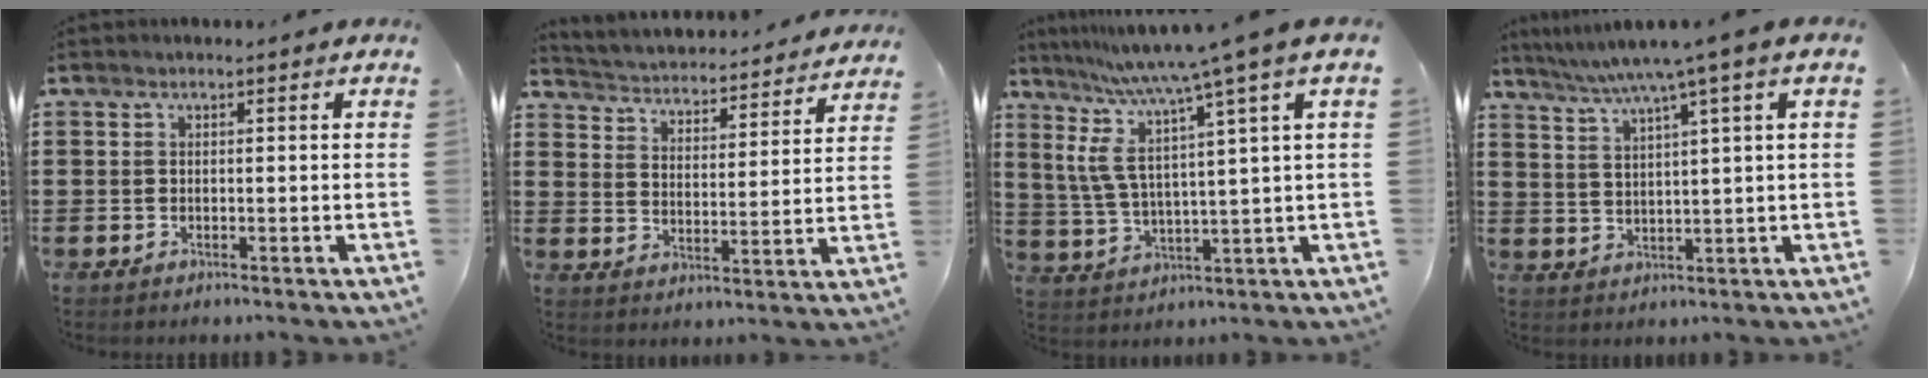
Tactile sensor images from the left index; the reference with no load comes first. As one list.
[{"total": 3.2, "force": [3.1, -0.2, -0.2], "torque": [-0.019, -0.035, 0.045]}, {"total": 9.3, "force": [6.3, -0.7, 6.8], "torque": [-0.167, -0.044, 0.094]}, {"total": 5.6, "force": [3.8, -0.7, 4.1], "torque": [-0.091, -0.017, 0.058]}]